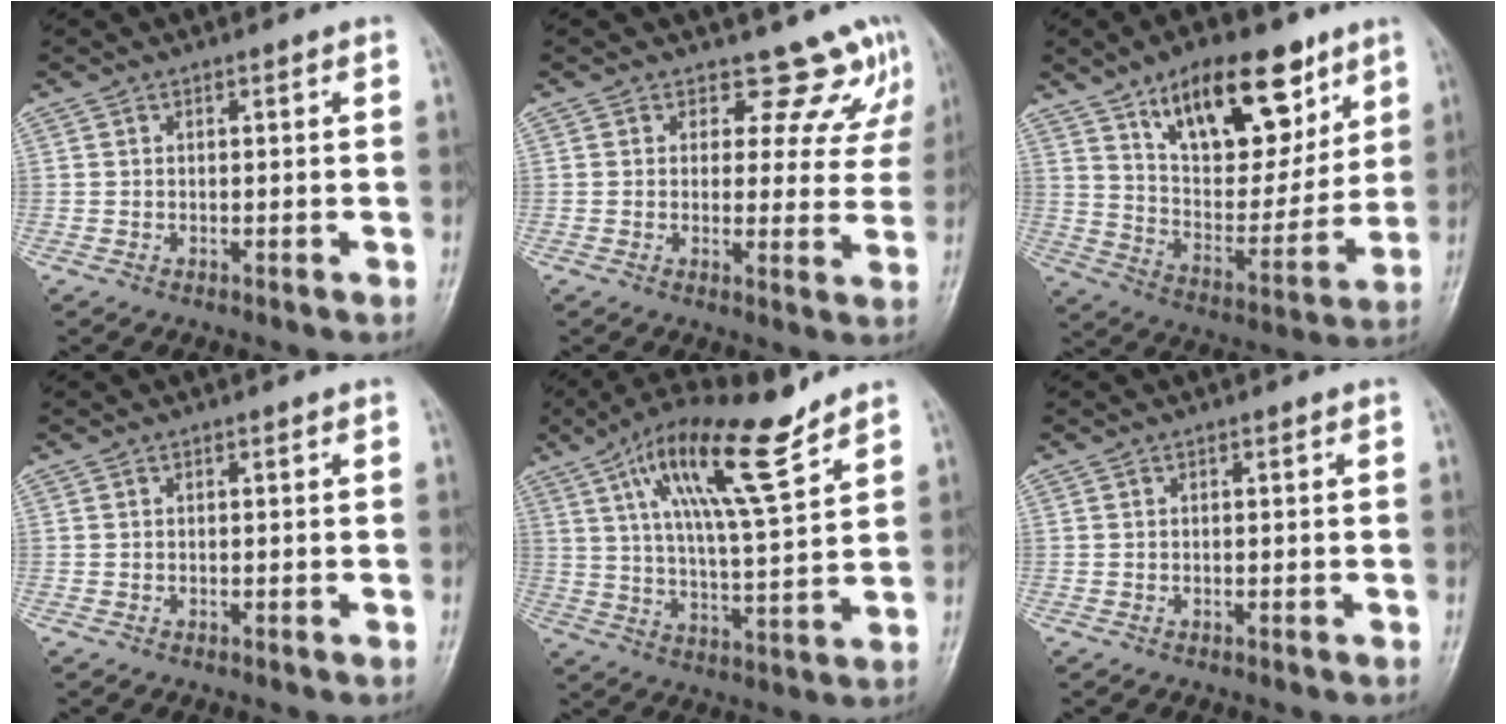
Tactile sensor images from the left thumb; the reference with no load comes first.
{"total": 8.2, "force": [6.9, 4.4, 1.1], "torque": [0.033, -0.040, 0.061]}
{"total": 21.7, "force": [12.1, 10.6, 14.5], "torque": [-0.169, -0.051, 0.206]}
{"total": 0.0}
{"total": 16.0, "force": [9.9, 3.3, 12.1], "torque": [-0.204, -0.041, 0.178]}
{"total": 0.0}